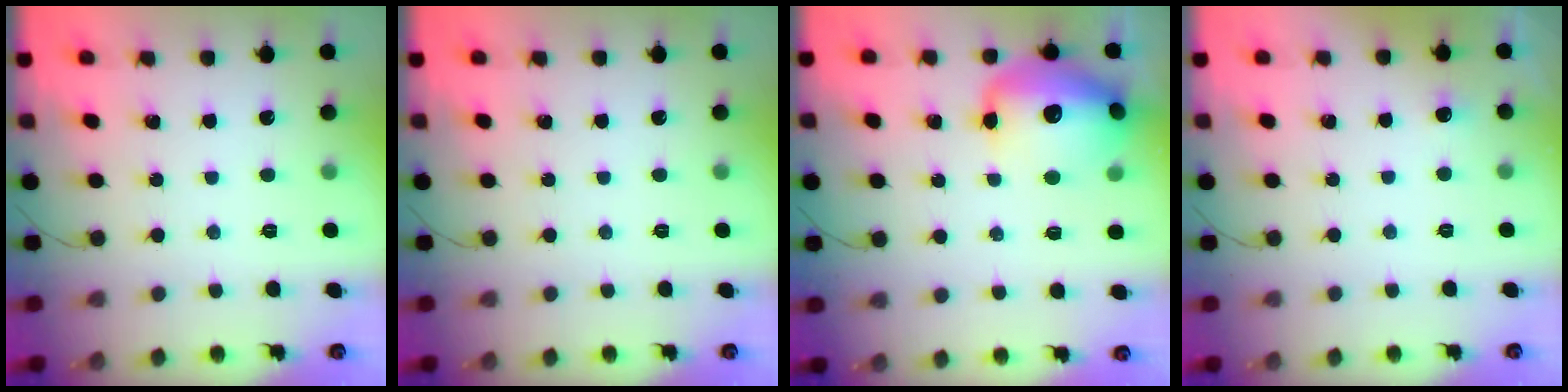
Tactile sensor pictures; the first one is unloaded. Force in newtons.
{"total": 0.0}
{"total": 17.0, "press": 16.3, "slide": 4.7}
{"total": 11.7, "press": 3.4, "slide": 11.2}